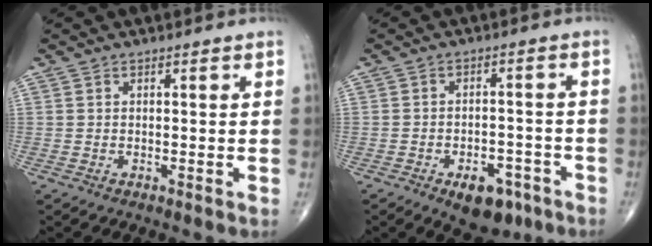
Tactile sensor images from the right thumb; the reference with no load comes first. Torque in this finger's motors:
{"motor_torque": [2.67, 1.07, 0.47, -0.64, 0.18]}